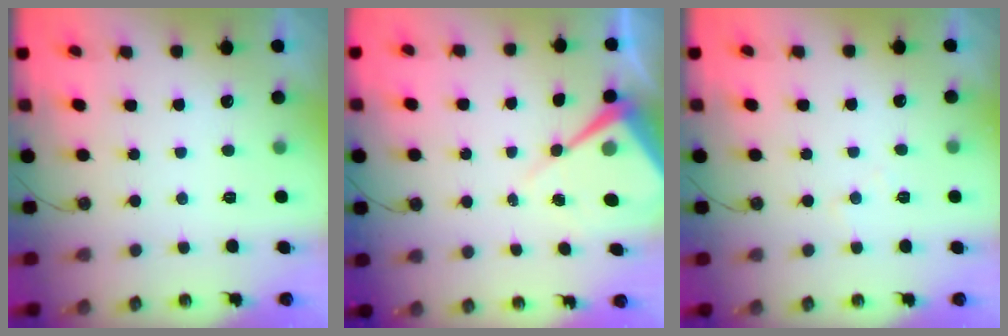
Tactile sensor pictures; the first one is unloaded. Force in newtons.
{"total": 8.8, "press": 8.8, "slide": 0.7}
{"total": 4.6, "press": 4.5, "slide": 0.7}